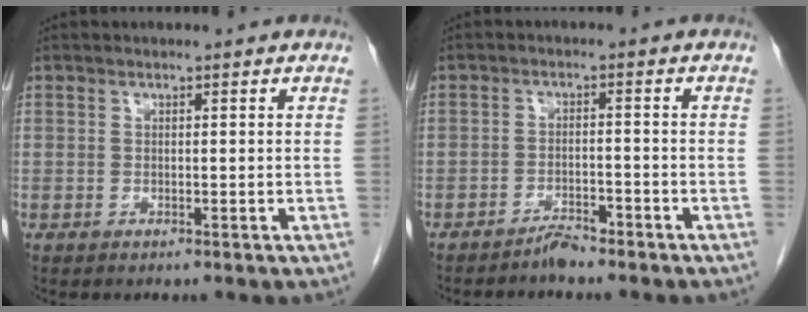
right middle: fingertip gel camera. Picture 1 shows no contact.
{"total": 2.6, "force": [-2.5, 0.3, 0.8], "torque": [-0.014, -0.003, -0.042]}